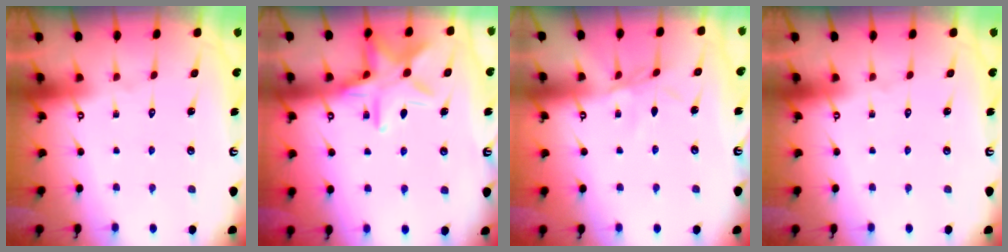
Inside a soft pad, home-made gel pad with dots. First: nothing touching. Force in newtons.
{"total": 15.2, "press": 15.2, "slide": 1.0}
{"total": 3.7, "press": 3.7, "slide": 0.1}
{"total": 0.0}